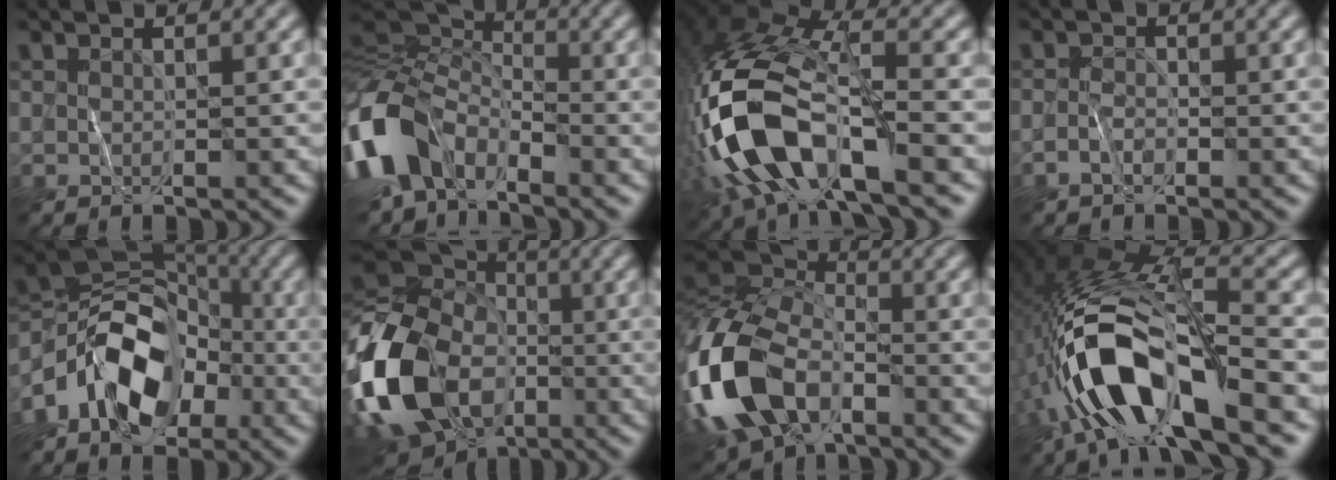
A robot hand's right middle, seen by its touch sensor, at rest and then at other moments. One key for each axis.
{"total": 10.8, "fx": -4.9, "fy": 6.9, "fz": 6.8, "tx": -0.158, "ty": -0.015, "tz": -0.110}
{"total": 13.8, "fx": -4.6, "fy": 6.4, "fz": 11.4, "tx": -0.260, "ty": -0.006, "tz": -0.087}
{"total": 1.2, "fx": -0.9, "fy": 0.5, "fz": 0.6, "tx": -0.012, "ty": 0.003, "tz": -0.019}
{"total": 9.7, "fx": -4.3, "fy": 6.2, "fz": 6.1, "tx": -0.102, "ty": 0.007, "tz": -0.096}
{"total": 16.9, "fx": -5.6, "fy": 12.7, "fz": 9.6, "tx": -0.234, "ty": -0.012, "tz": -0.114}
{"total": 13.7, "fx": -5.9, "fy": 8.2, "fz": 9.3, "tx": -0.216, "ty": -0.004, "tz": -0.132}
{"total": 12.4, "fx": -4.9, "fy": 4.2, "fz": 10.5, "tx": -0.212, "ty": 0.011, "tz": -0.090}